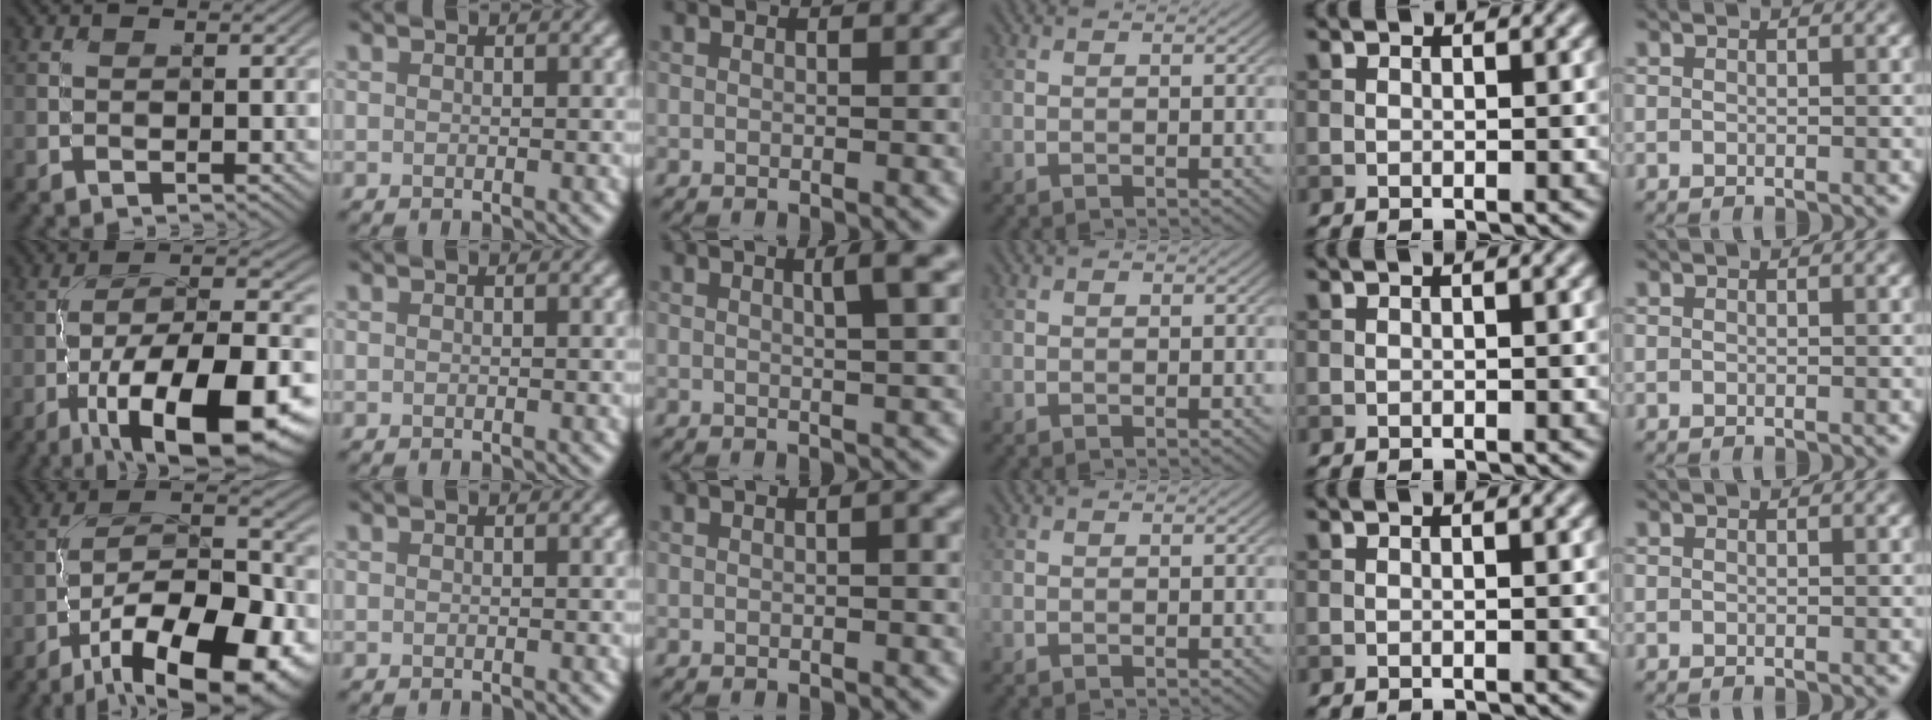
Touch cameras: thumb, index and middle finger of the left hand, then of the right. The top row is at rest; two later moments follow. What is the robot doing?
{"motion": "unscrew", "object": "medicine bottle"}